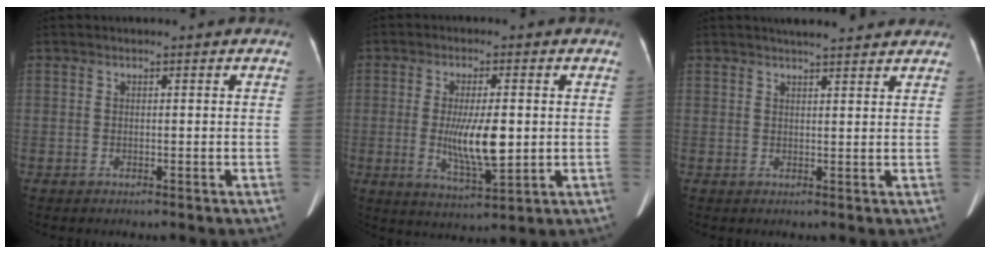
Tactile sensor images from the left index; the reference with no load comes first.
{"total": 8.4, "force": [-0.4, 2.0, 8.2], "torque": [-0.154, -0.014, -0.003]}
{"total": 8.0, "force": [7.1, 1.3, 3.5], "torque": [-0.044, 0.020, 0.085]}